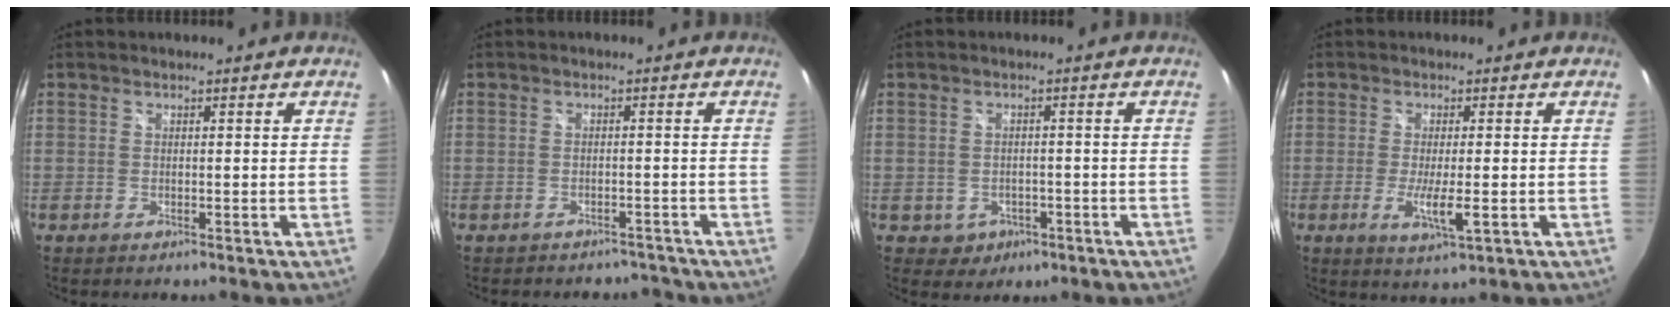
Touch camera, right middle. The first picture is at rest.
{"total": 5.1, "force": [-4.5, 2.3, 0.8], "torque": [-0.014, 0.001, -0.057]}
{"total": 4.6, "force": [-1.6, 4.0, 1.4], "torque": [-0.043, 0.003, -0.007]}
{"total": 5.2, "force": [-1.3, 0.6, 4.9], "torque": [-0.095, -0.014, -0.022]}